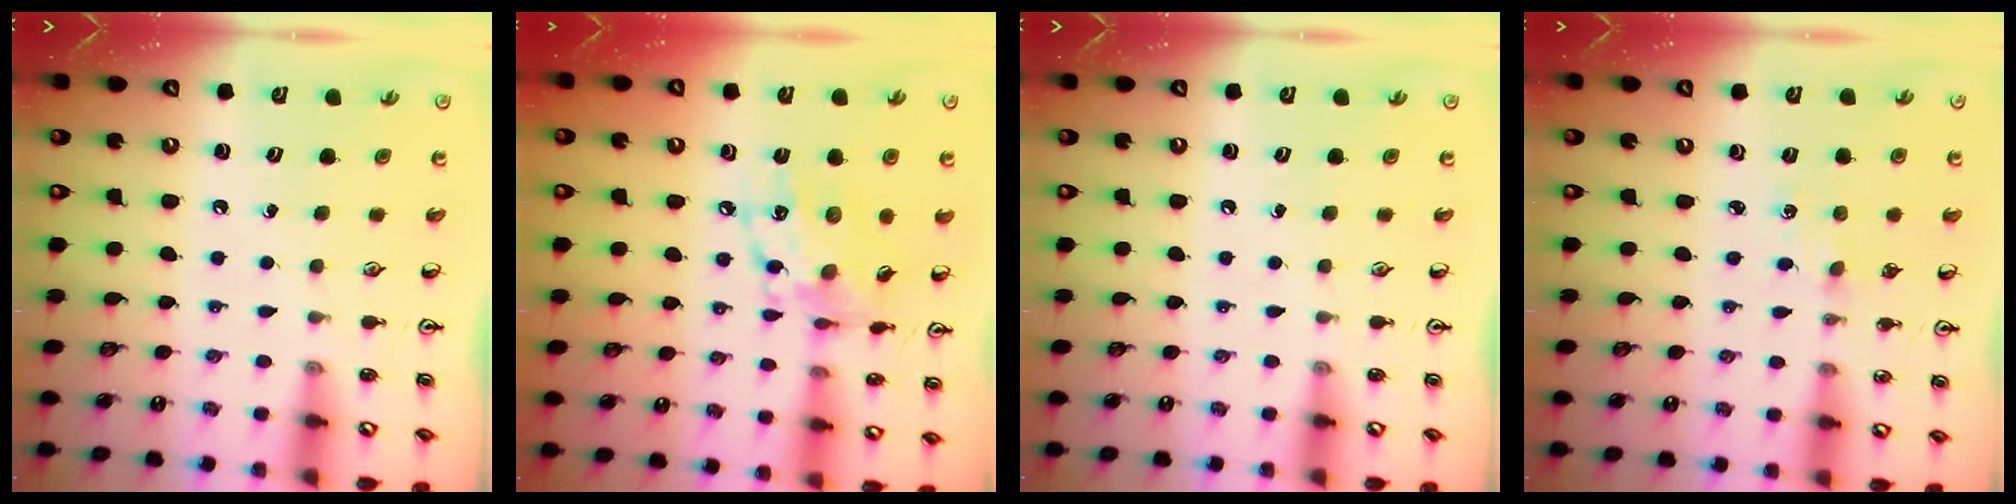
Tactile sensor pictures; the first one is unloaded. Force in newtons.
{"total": 12.2, "press": 12.1, "slide": 0.7}
{"total": 0.0}
{"total": 0.8, "press": 0.8, "slide": 0.2}